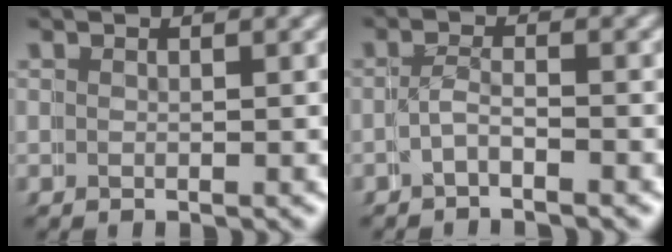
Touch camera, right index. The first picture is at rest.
{"total": 1.4, "force": [-1.3, -0.1, -0.3], "torque": [-0.006, -0.009, -0.029]}